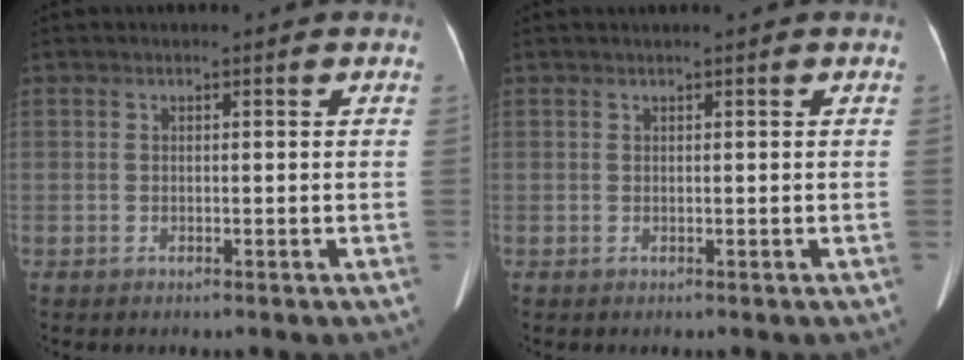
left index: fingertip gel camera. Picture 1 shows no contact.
{"total": 0.7, "force": [0.6, -0.1, 0.4], "torque": [-0.009, 0.009, 0.017]}